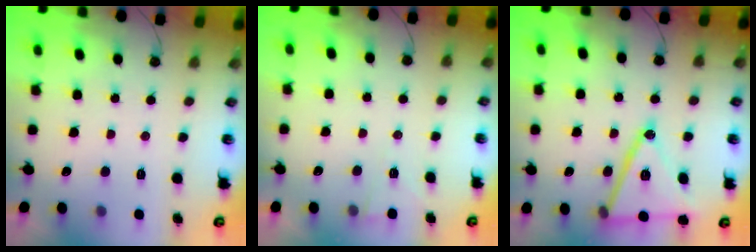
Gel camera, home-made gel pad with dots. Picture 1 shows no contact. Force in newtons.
{"total": 2.7, "press": 2.1, "slide": 1.6}
{"total": 19.6, "press": 19.3, "slide": 3.6}